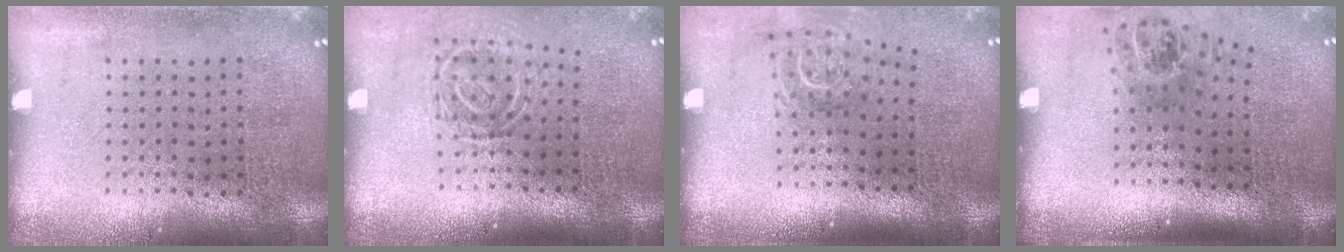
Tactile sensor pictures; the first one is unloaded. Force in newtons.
{"total": 1.6, "press": 1.1, "slide": 1.2}
{"total": 1.7, "press": 1.2, "slide": 1.2}
{"total": 1.6, "press": 1.2, "slide": 1.1}